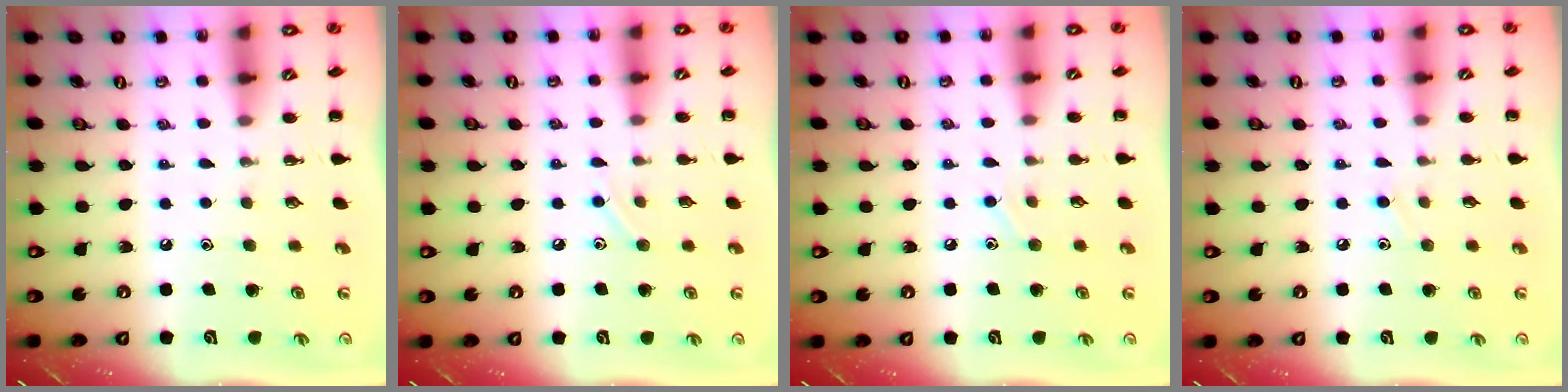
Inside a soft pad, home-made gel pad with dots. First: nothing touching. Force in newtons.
{"total": 5.9, "press": 5.7, "slide": 1.3}
{"total": 7.0, "press": 6.7, "slide": 2.0}
{"total": 6.5, "press": 6.1, "slide": 2.3}